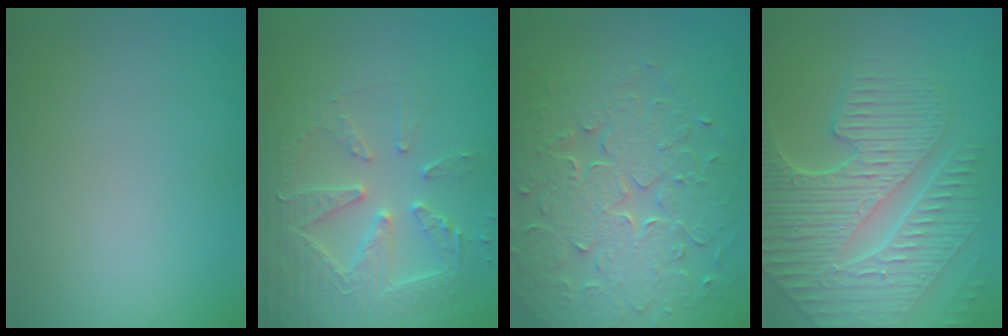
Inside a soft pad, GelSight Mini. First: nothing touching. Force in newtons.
{"total": 4.8, "press": 4.6, "slide": 1.5}
{"total": 8.1, "press": 5.8, "slide": 5.6}
{"total": 9.5, "press": 6.5, "slide": 7.0}